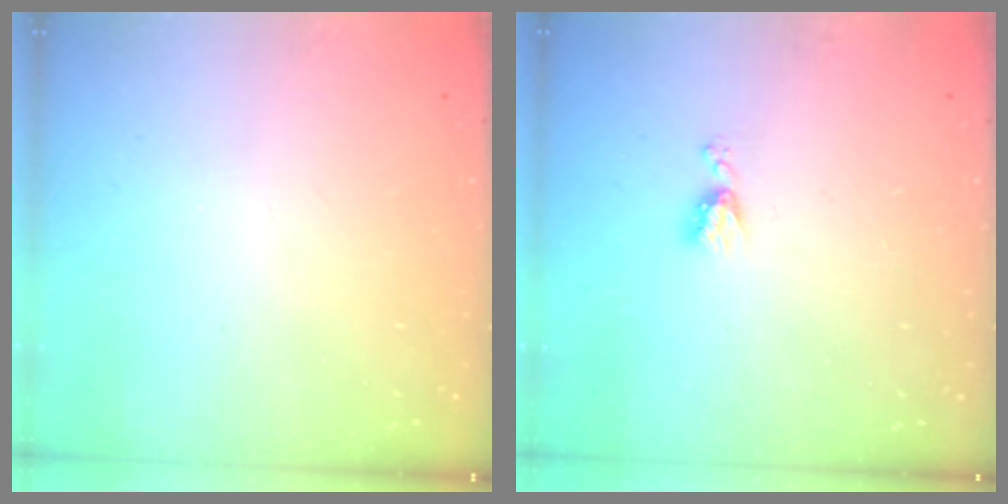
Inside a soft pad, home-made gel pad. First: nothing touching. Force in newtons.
{"total": 4.9, "press": 4.9, "slide": 0.6}